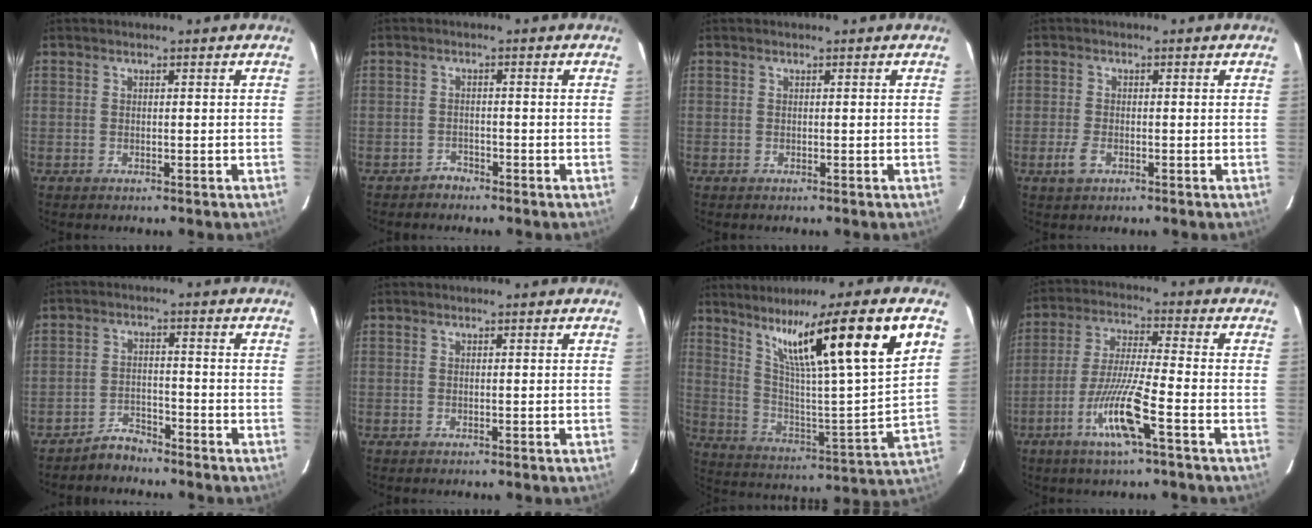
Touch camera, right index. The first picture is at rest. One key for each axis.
{"total": 1.4, "fx": -1.3, "fy": 0.6, "fz": -0.1, "tx": 0.004, "ty": 0.001, "tz": -0.023}
{"total": 0.0}
{"total": 2.4, "fx": -1.1, "fy": 1.4, "fz": 1.6, "tx": -0.039, "ty": -0.001, "tz": -0.017}
{"total": 3.2, "fx": -3.1, "fy": 0.9, "fz": -0.1, "tx": 0.004, "ty": -0.006, "tz": -0.056}
{"total": 0.0}
{"total": 22.5, "fx": 11.7, "fy": -0.3, "fz": 19.2, "tx": -0.298, "ty": 0.007, "tz": 0.189}
{"total": 10.7, "fx": -4.7, "fy": -0.1, "fz": 9.6, "tx": -0.188, "ty": -0.012, "tz": -0.093}